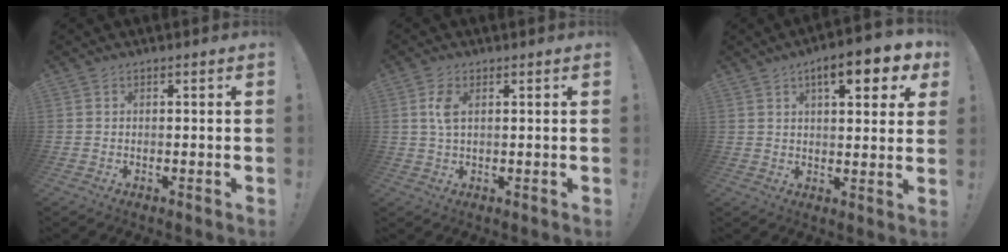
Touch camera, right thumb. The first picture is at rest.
{"total": 4.3, "force": [1.2, 2.0, 3.6], "torque": [-0.066, -0.005, 0.015]}
{"total": 10.5, "force": [5.0, 3.3, 8.6], "torque": [-0.110, -0.019, 0.077]}